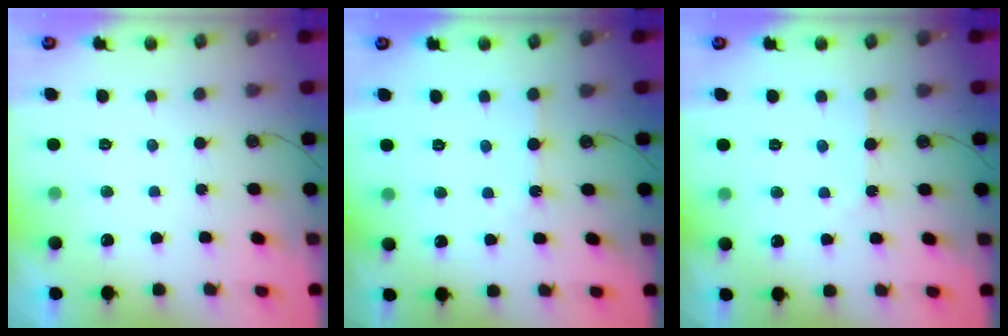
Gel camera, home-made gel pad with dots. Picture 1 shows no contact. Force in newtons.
{"total": 4.1, "press": 4.1, "slide": 0.3}
{"total": 3.7, "press": 3.7, "slide": 0.5}